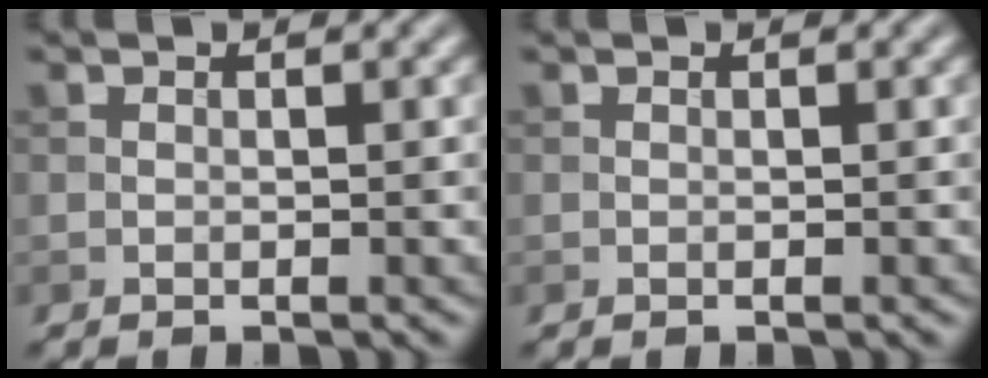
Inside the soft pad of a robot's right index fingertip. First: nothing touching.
{"total": 0.0}